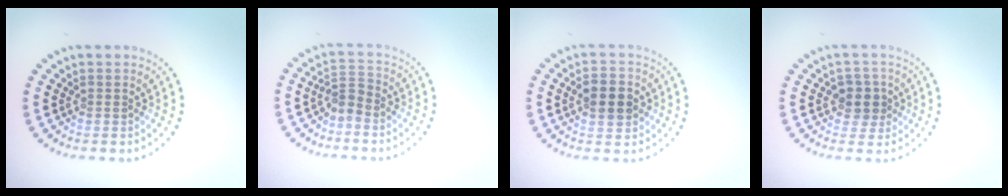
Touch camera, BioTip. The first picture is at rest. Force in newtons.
{"total": 1.8, "press": 1.4, "slide": 1.1}
{"total": 3.8, "press": 3.8, "slide": 0.2}
{"total": 2.4, "press": 2.2, "slide": 1.0}